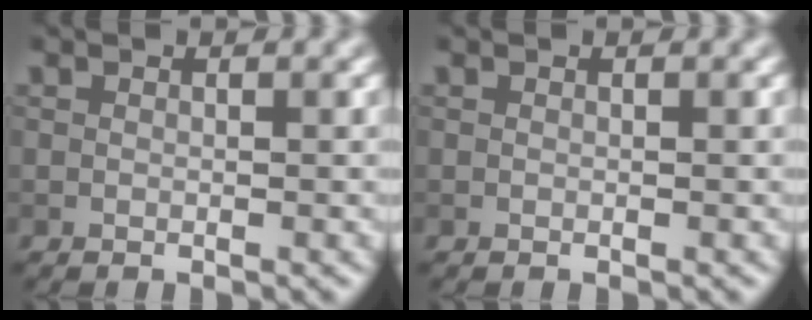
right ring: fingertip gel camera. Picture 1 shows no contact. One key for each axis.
{"total": 0.0}